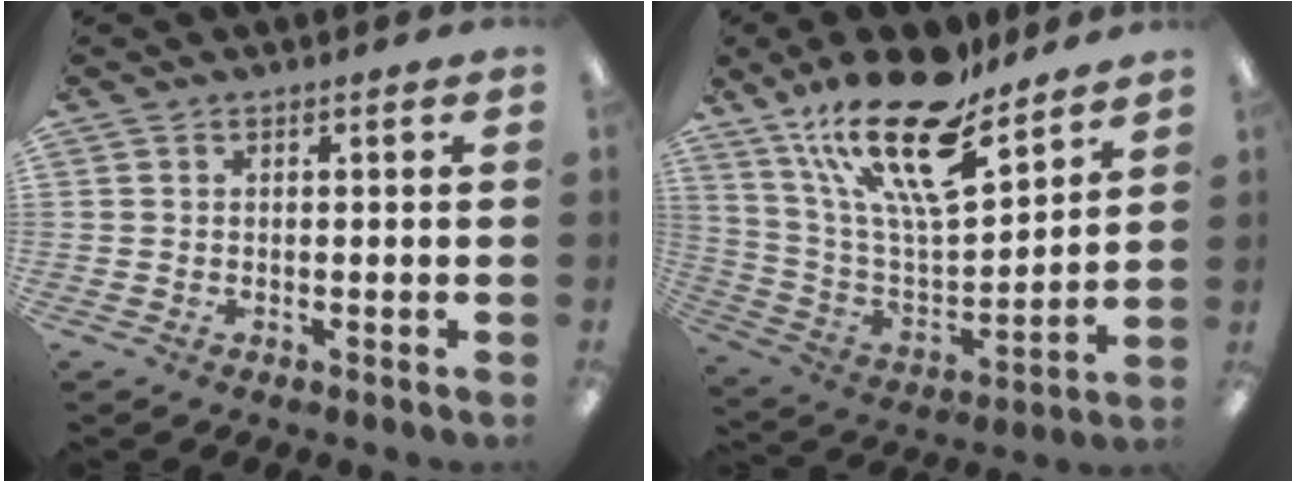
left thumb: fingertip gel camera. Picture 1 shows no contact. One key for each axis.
{"total": 22.4, "fx": 15.7, "fy": 7.2, "fz": 14.2, "tx": -0.267, "ty": -0.096, "tz": 0.271}